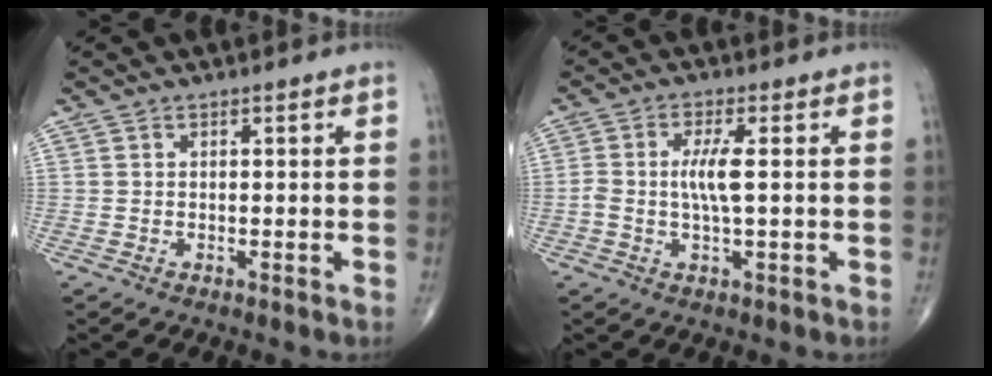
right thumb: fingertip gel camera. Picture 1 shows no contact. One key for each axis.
{"total": 4.9, "fx": 0.0, "fy": 1.0, "fz": 4.8, "tx": -0.112, "ty": 0.003, "tz": -0.002}